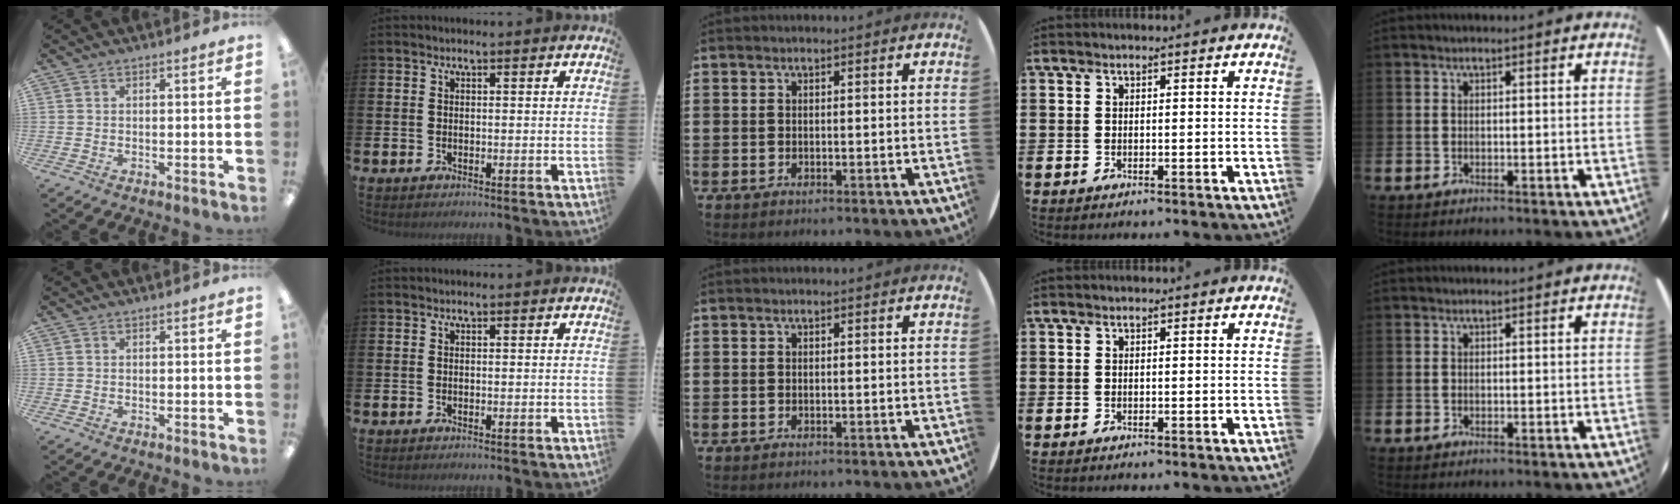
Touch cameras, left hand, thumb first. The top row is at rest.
{}